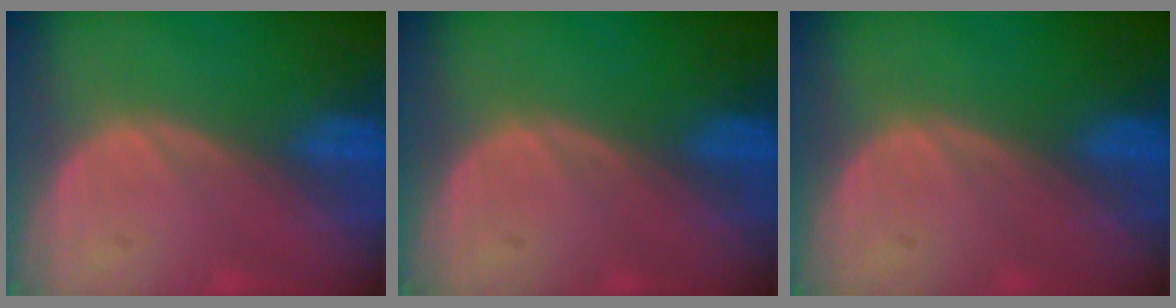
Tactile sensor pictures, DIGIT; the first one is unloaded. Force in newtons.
{"total": 0.0}
{"total": 0.0}